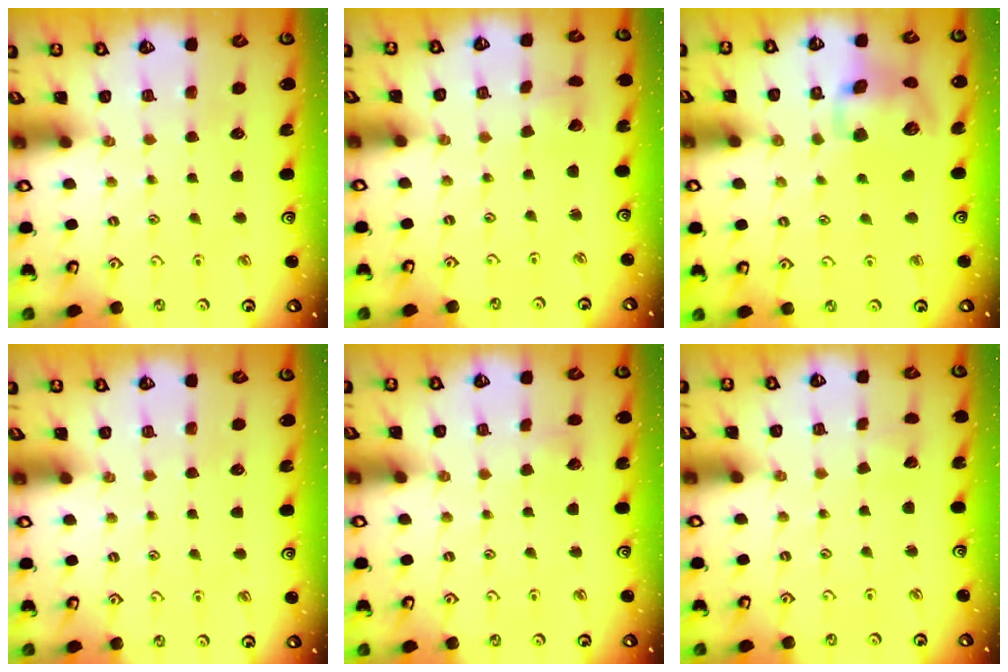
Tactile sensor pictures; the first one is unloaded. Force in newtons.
{"total": 1.7, "press": 1.7, "slide": 0.2}
{"total": 12.3, "press": 12.2, "slide": 1.7}
{"total": 0.0}
{"total": 2.9, "press": 2.9, "slide": 0.3}
{"total": 1.8, "press": 1.8, "slide": 0.2}